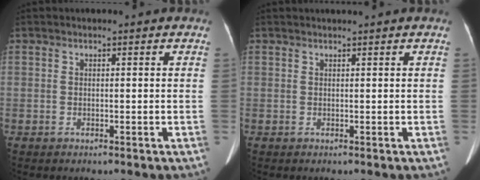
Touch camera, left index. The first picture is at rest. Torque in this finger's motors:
{"motor_torque": [0.16, -0.27, 0.02, 0.03]}